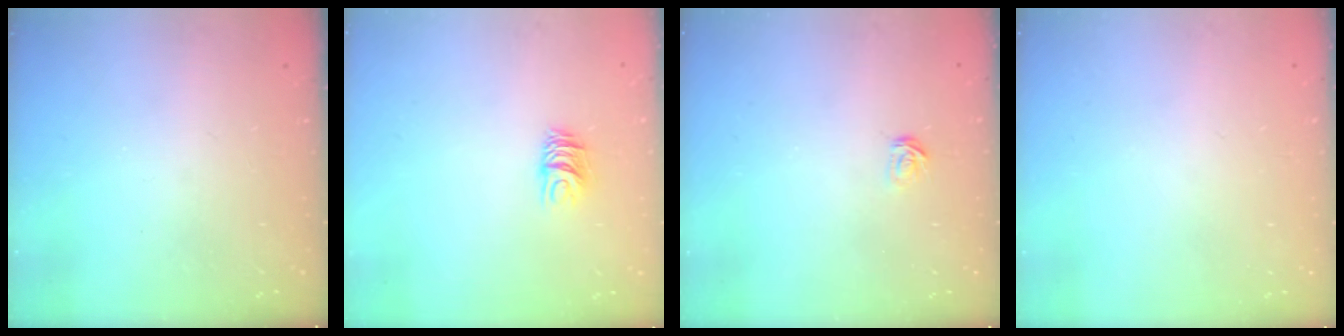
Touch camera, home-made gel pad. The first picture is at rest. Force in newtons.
{"total": 7.0, "press": 7.0, "slide": 0.5}
{"total": 3.1, "press": 3.1, "slide": 0.3}
{"total": 0.0}